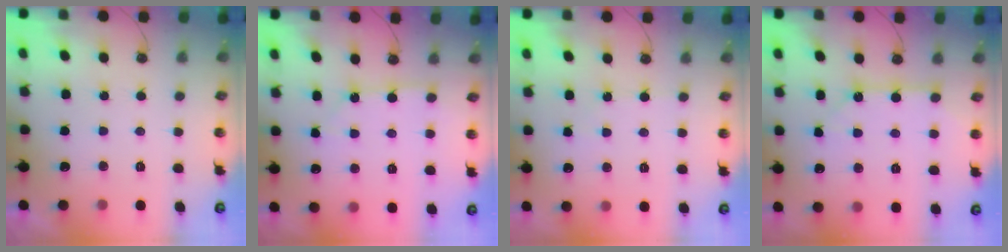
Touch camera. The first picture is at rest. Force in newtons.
{"total": 2.4, "press": 2.3, "slide": 0.3}
{"total": 2.7, "press": 2.7, "slide": 0.4}
{"total": 6.0, "press": 6.0, "slide": 0.5}